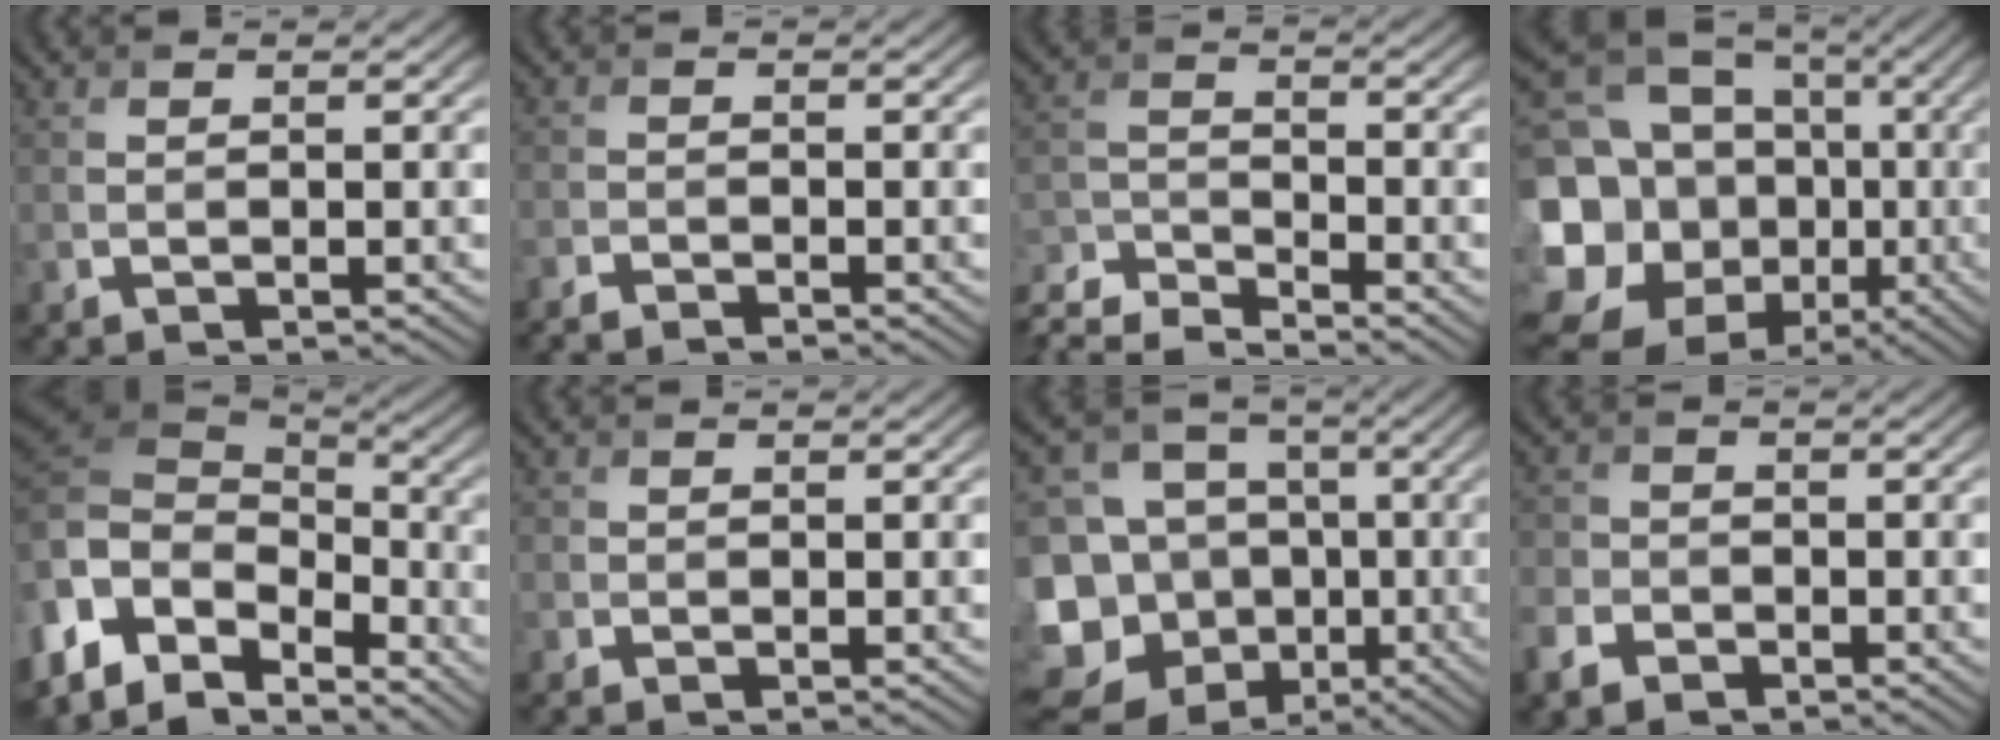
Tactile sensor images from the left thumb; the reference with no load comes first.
{"total": 2.8, "force": [-2.7, 0.1, 0.9], "torque": [-0.018, -0.008, -0.057]}
{"total": 7.3, "force": [-5.7, 2.0, 4.1], "torque": [-0.099, -0.019, -0.116]}
{"total": 20.3, "force": [-2.2, 16.7, 11.3], "torque": [-0.258, -0.021, -0.043]}
{"total": 14.5, "force": [-3.0, 9.7, 10.4], "torque": [-0.271, -0.030, -0.029]}
{"total": 1.3, "force": [-1.2, 0.6, 0.3], "torque": [-0.005, -0.006, -0.026]}
{"total": 17.9, "force": [-5.5, 15.1, 7.7], "torque": [-0.230, -0.002, -0.086]}
{"total": 4.0, "force": [-2.5, 2.6, 1.7], "torque": [-0.053, -0.001, -0.057]}